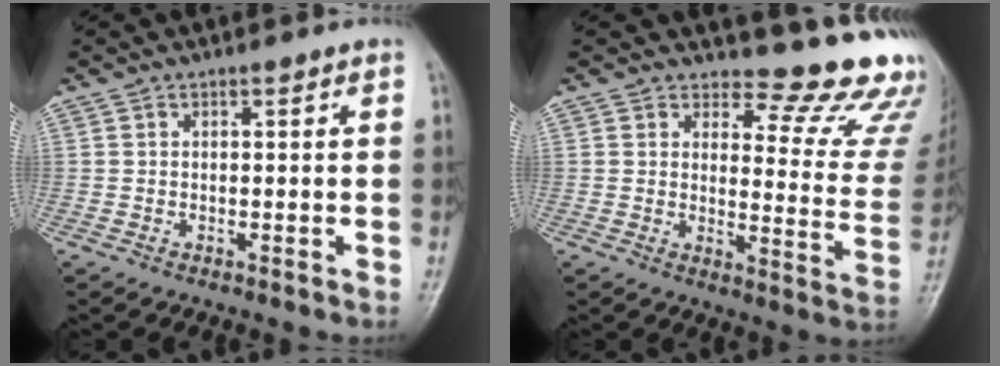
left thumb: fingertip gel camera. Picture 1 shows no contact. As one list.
[{"total": 15.2, "force": [14.5, 3.5, 3.0], "torque": [0.006, -0.167, 0.150]}]